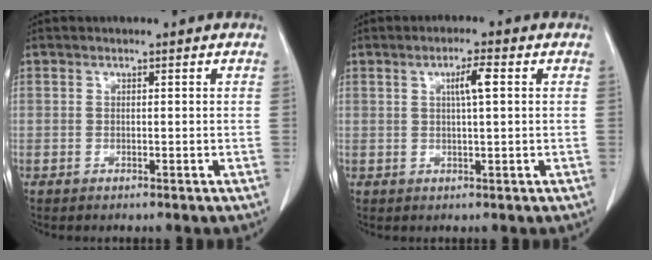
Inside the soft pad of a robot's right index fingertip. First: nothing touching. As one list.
[{"total": 3.4, "force": [0.9, 0.2, 3.3], "torque": [-0.057, 0.003, 0.015]}]